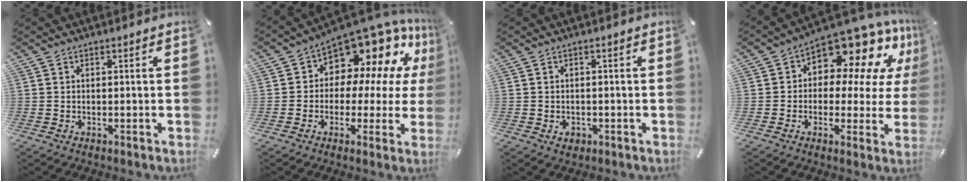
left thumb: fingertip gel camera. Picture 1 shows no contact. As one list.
[{"total": 12.7, "force": [8.1, 7.6, 6.1], "torque": [-0.093, -0.082, 0.142]}, {"total": 2.0, "force": [-0.8, 1.7, 0.8], "torque": [-0.014, 0.003, -0.016]}, {"total": 12.1, "force": [7.5, 6.7, 6.7], "torque": [-0.106, -0.068, 0.131]}]